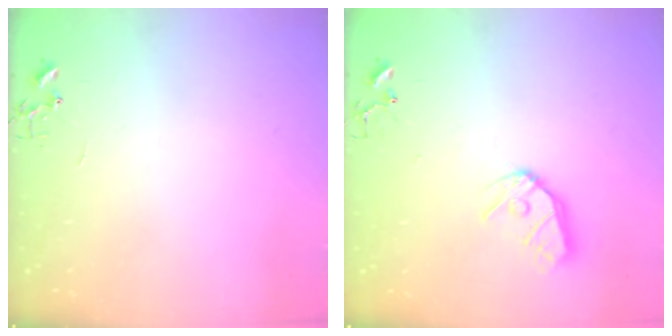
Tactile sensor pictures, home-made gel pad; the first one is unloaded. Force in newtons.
{"total": 11.0, "press": 11.0, "slide": 1.3}